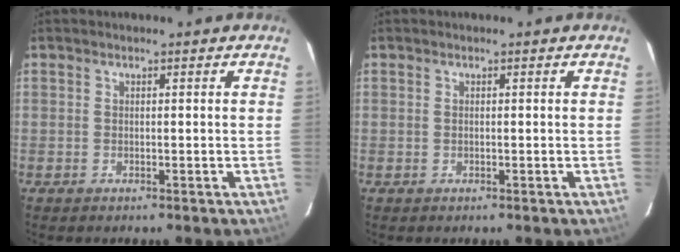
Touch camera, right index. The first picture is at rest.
{"total": 0.0}